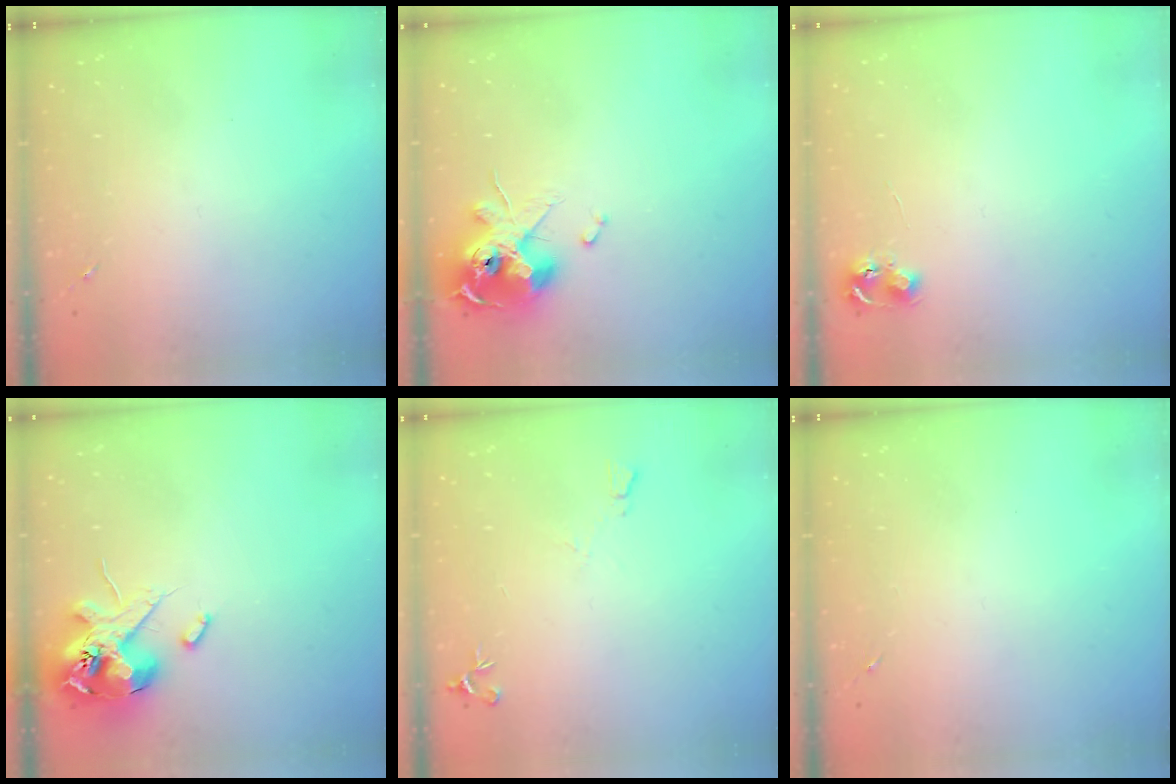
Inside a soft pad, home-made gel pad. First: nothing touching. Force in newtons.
{"total": 13.0, "press": 12.9, "slide": 1.8}
{"total": 5.3, "press": 5.3, "slide": 0.5}
{"total": 14.7, "press": 14.5, "slide": 2.1}
{"total": 4.4, "press": 4.3, "slide": 0.9}
{"total": 0.0}